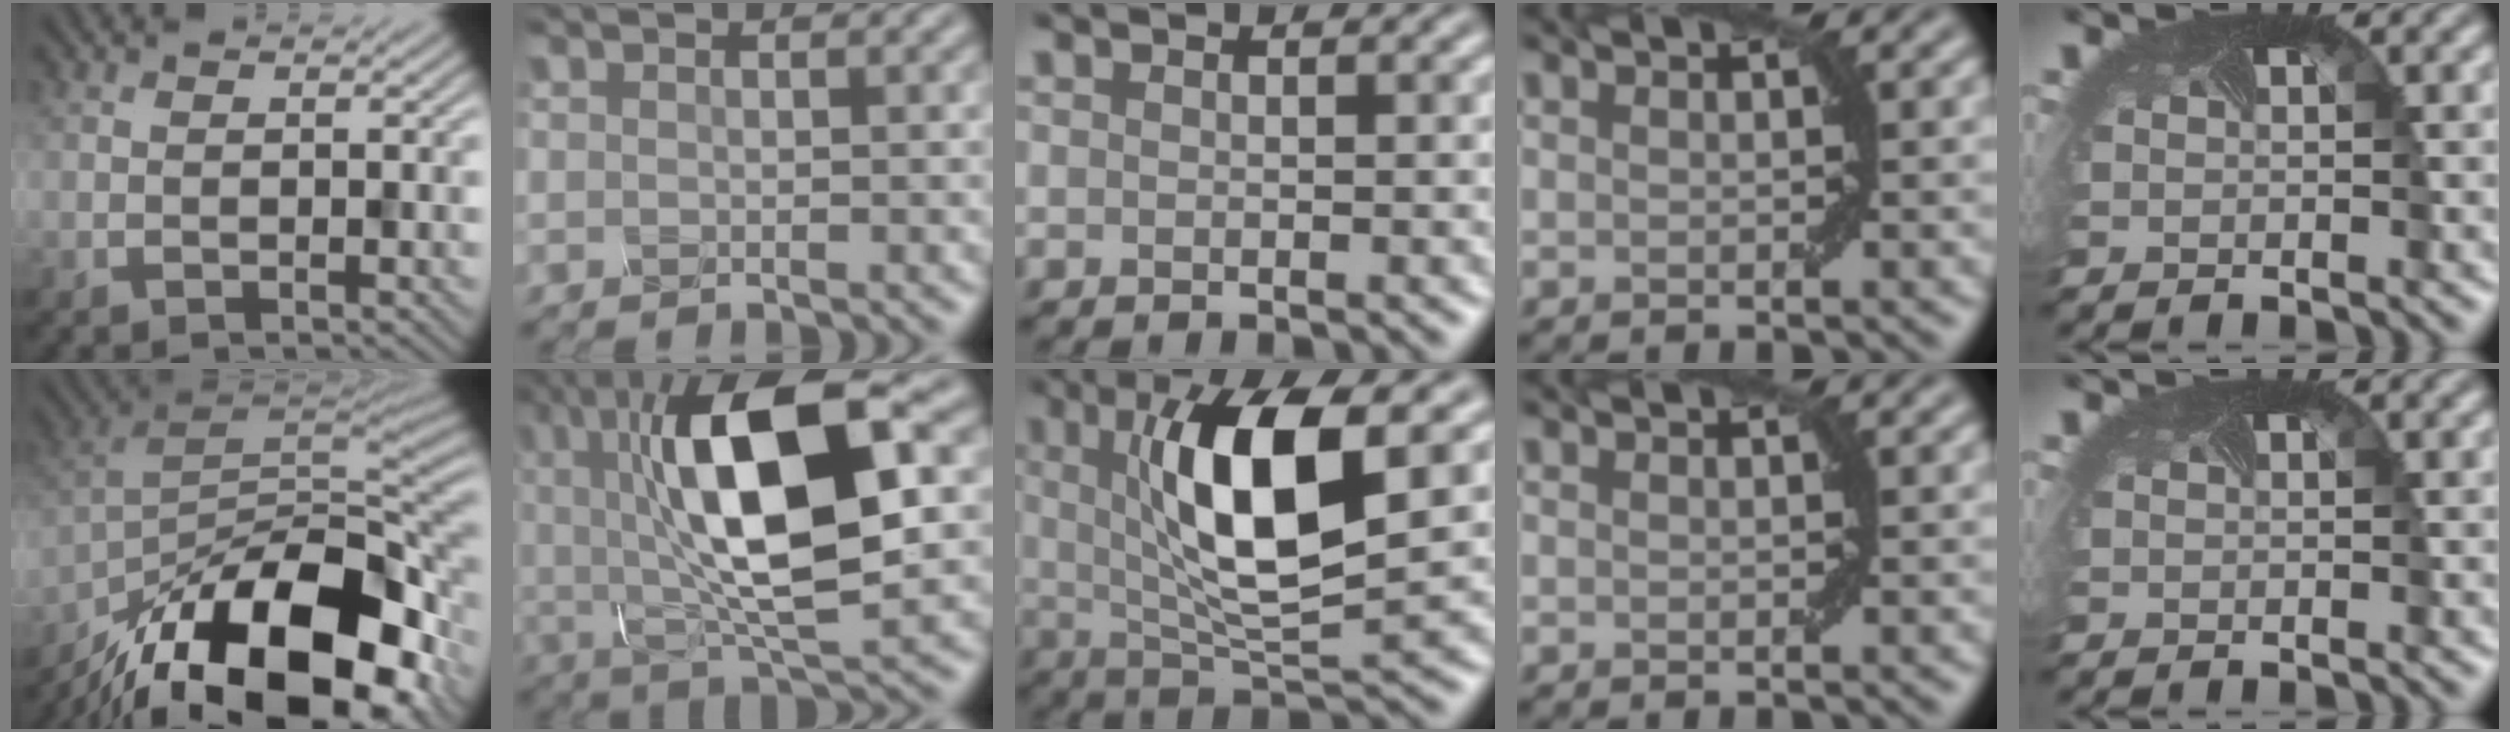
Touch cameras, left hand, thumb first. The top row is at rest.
{"thumb": {"total": 19.8, "force": [-11.6, 8.8, 13.4], "torque": [-0.246, -0.029, -0.182]}, "index": {"total": 14.0, "force": [2.5, 4.9, 12.9], "torque": [-0.213, 0.013, 0.036]}, "middle": {"total": 9.6, "force": [2.2, 2.6, 9.0], "torque": [-0.148, -0.006, 0.042]}}